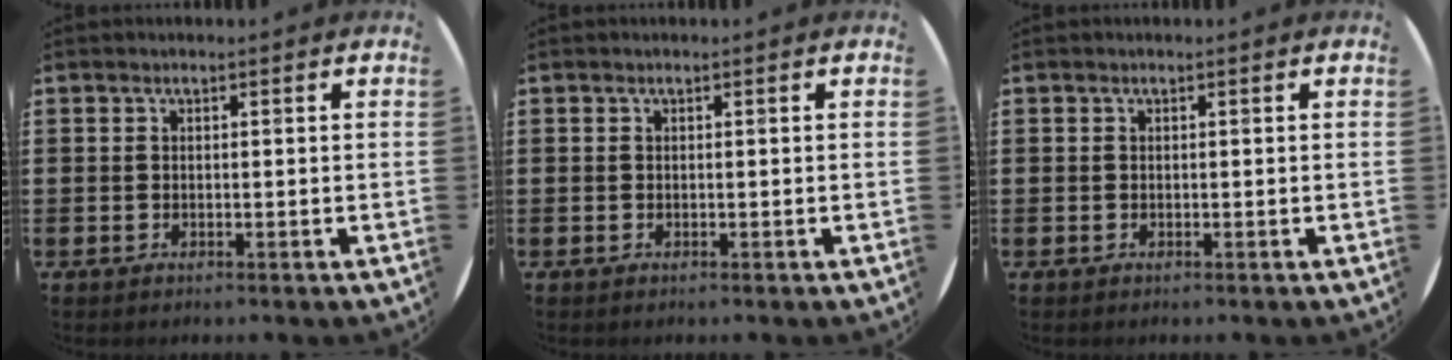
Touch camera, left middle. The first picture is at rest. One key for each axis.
{"total": 0.0}
{"total": 0.0}